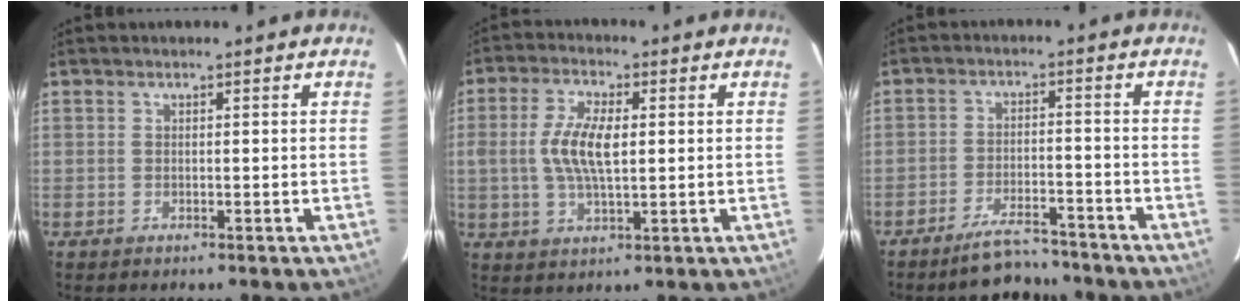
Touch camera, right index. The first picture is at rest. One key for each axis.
{"total": 8.7, "fx": 0.6, "fy": 3.4, "fz": 7.9, "tx": -0.154, "ty": 0.007, "tz": 0.012}
{"total": 8.6, "fx": -7.7, "fy": 2.4, "fz": 3.0, "tx": -0.074, "ty": 0.008, "tz": -0.113}